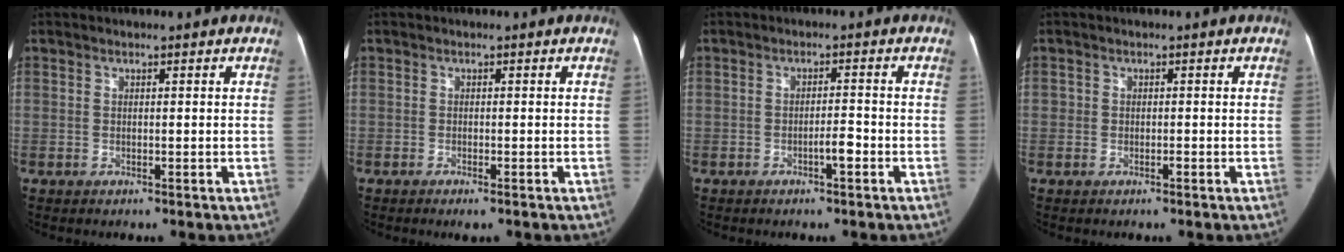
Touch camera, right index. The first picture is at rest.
{"total": 1.6, "force": [-1.1, 0.2, 1.2], "torque": [-0.020, -0.005, -0.015]}
{"total": 2.4, "force": [-1.3, 0.3, 2.1], "torque": [-0.033, 0.001, -0.022]}
{"total": 0.8, "force": [-0.4, 0.7, 0.1], "torque": [0.004, -0.003, -0.010]}